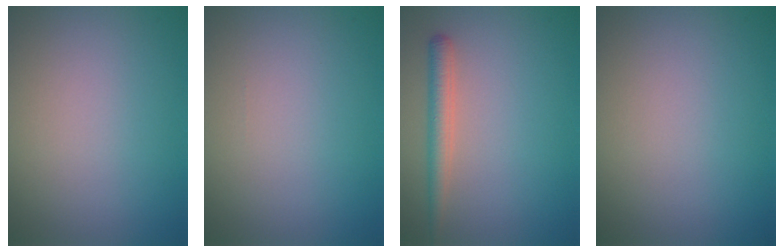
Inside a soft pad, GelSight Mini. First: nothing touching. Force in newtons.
{"total": 0.0}
{"total": 2.3, "press": 2.3, "slide": 0.2}
{"total": 0.0}